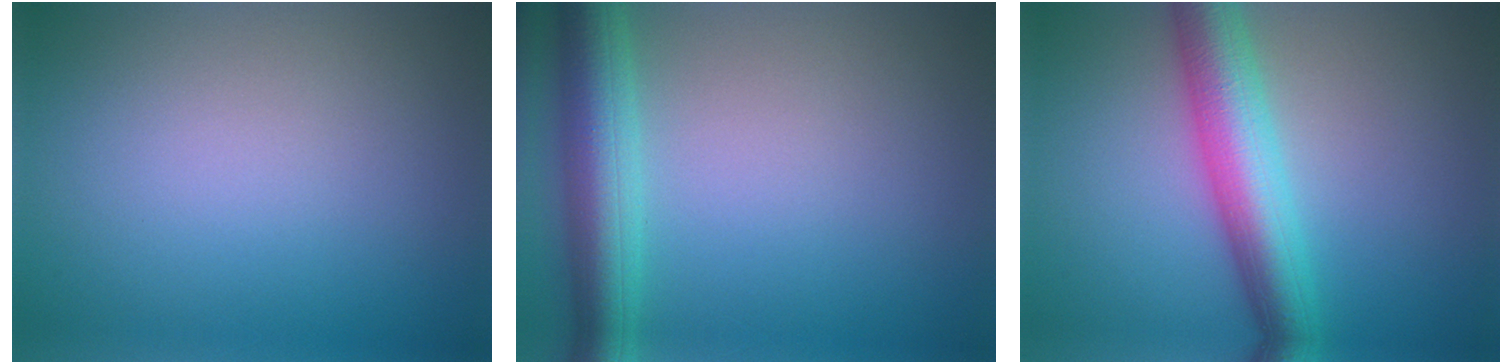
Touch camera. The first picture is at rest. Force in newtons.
{"total": 5.8, "press": 5.8, "slide": 0.2}
{"total": 6.9, "press": 6.9, "slide": 0.3}